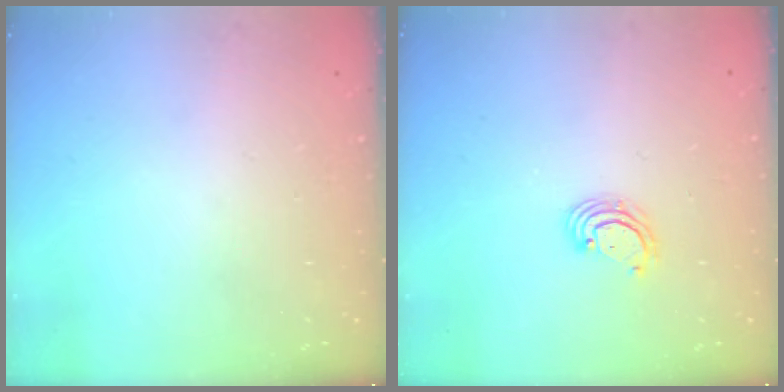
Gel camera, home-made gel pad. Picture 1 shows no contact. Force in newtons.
{"total": 2.6, "press": 2.6, "slide": 0.2}